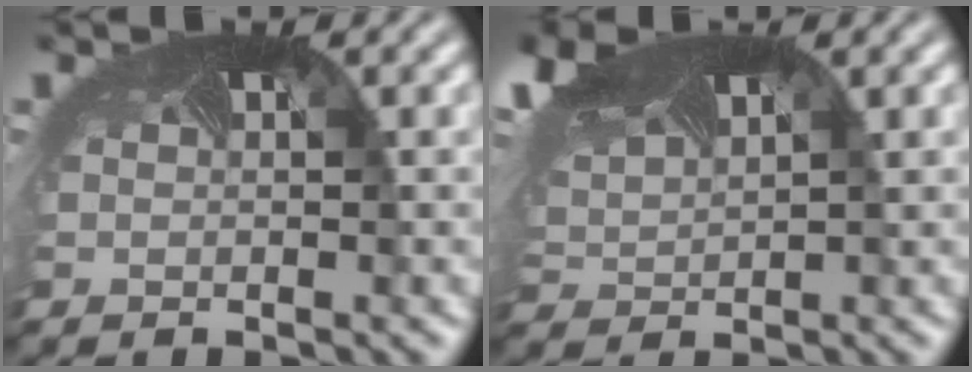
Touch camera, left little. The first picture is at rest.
{"total": 6.5, "force": [4.0, 3.2, 4.0], "torque": [-0.110, 0.016, 0.074]}